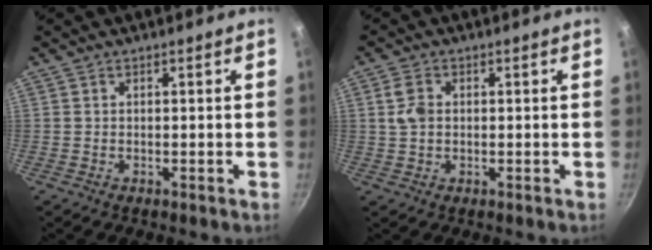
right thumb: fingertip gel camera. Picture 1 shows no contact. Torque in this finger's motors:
{"motor_torque": [0.05, 0.02, 0.30, 0.38, -0.01]}